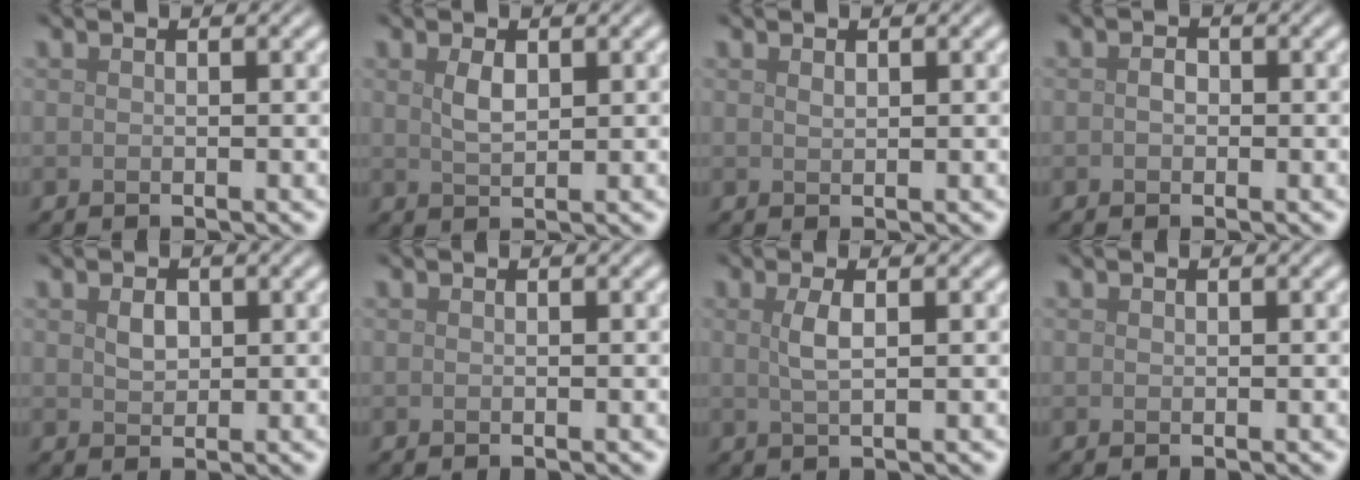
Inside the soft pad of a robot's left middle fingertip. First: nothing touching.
{"total": 1.7, "force": [0.7, 0.8, 1.4], "torque": [-0.031, -0.001, 0.017]}
{"total": 0.5, "force": [0.4, 0.2, 0.3], "torque": [-0.008, -0.001, 0.009]}
{"total": 1.0, "force": [-0.1, 0.8, 0.6], "torque": [-0.010, -0.002, -0.005]}
{"total": 1.5, "force": [0.4, 1.1, 0.9], "torque": [-0.020, 0.000, 0.010]}
{"total": 0.0}
{"total": 2.0, "force": [0.5, 0.6, 1.8], "torque": [-0.036, 0.002, 0.008]}
{"total": 0.0}